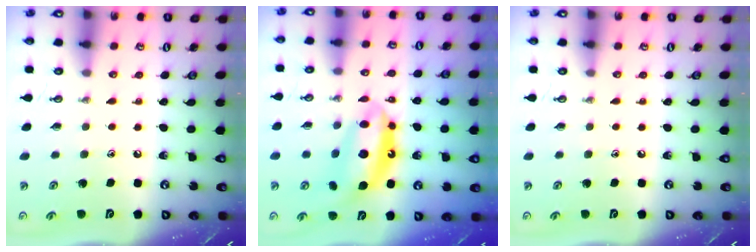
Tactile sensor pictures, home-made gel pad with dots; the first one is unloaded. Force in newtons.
{"total": 12.6, "press": 12.5, "slide": 1.3}
{"total": 0.0}